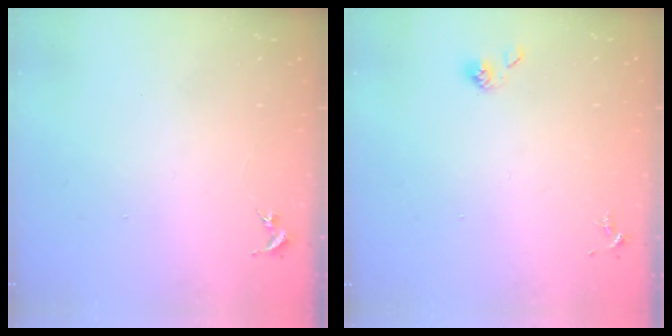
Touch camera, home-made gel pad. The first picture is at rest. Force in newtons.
{"total": 4.2, "press": 4.0, "slide": 1.1}